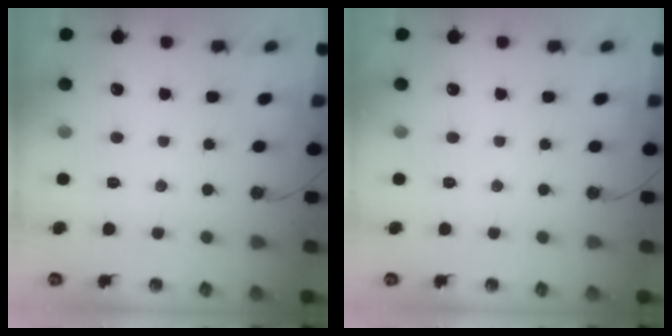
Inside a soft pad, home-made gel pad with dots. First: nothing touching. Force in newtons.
{"total": 0.0}